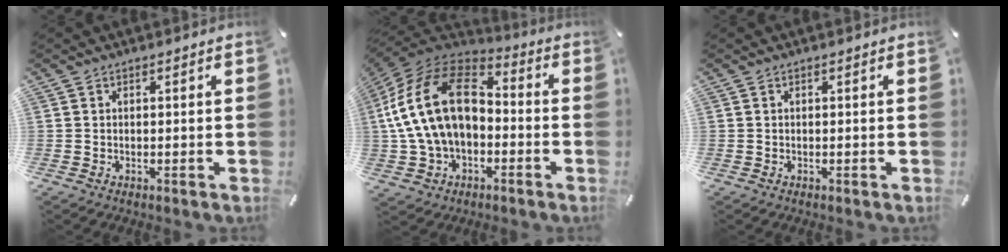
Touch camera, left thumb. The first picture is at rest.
{"total": 20.8, "force": [0.1, 14.4, 15.0], "torque": [-0.317, 0.026, -0.003]}
{"total": 0.0}